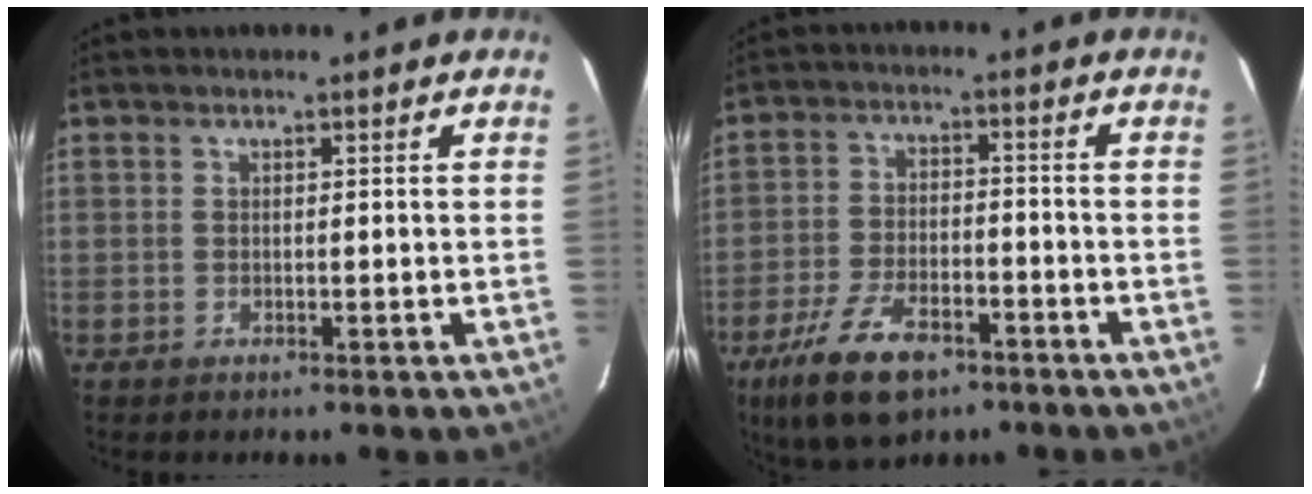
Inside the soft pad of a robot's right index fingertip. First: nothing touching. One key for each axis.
{"total": 12.7, "fx": -7.9, "fy": 5.6, "fz": 8.1, "tx": -0.184, "ty": -0.017, "tz": -0.140}